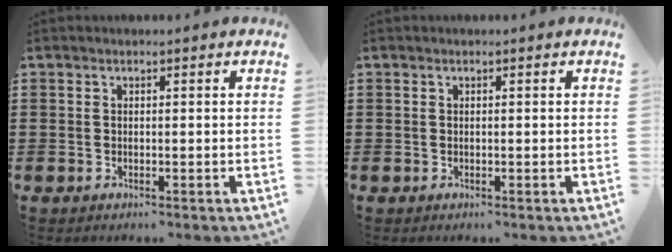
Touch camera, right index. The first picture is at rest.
{"total": 0.0}